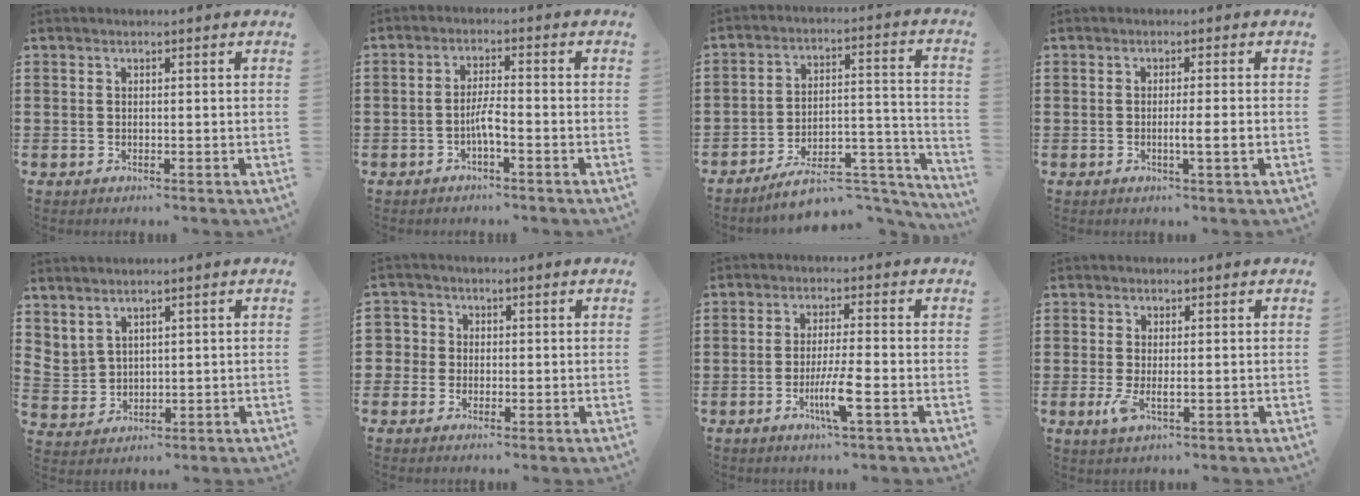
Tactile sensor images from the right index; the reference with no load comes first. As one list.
[{"total": 3.2, "force": [-1.5, 0.6, 2.8], "torque": [-0.059, 0.002, -0.031]}, {"total": 9.0, "force": [-7.3, 2.7, 4.5], "torque": [-0.059, 0.024, -0.129]}, {"total": 2.7, "force": [-0.7, -0.4, 2.6], "torque": [-0.043, -0.008, -0.015]}, {"total": 2.5, "force": [2.3, 1.1, 0.2], "torque": [-0.014, -0.002, 0.044]}, {"total": 2.5, "force": [-0.3, 2.5, 0.2], "torque": [-0.017, 0.007, -0.011]}, {"total": 5.7, "force": [-2.2, 0.2, 5.2], "torque": [-0.099, -0.015, -0.040]}, {"total": 2.5, "force": [-0.3, 0.8, 2.4], "torque": [-0.058, -0.009, -0.009]}]